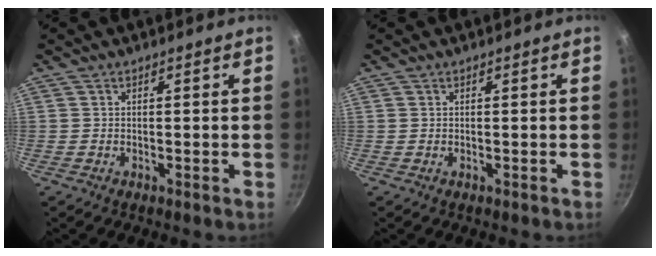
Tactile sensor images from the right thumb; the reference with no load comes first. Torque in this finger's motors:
{"motor_torque": [0.22, -0.01, 0.31, -0.18, -0.03]}